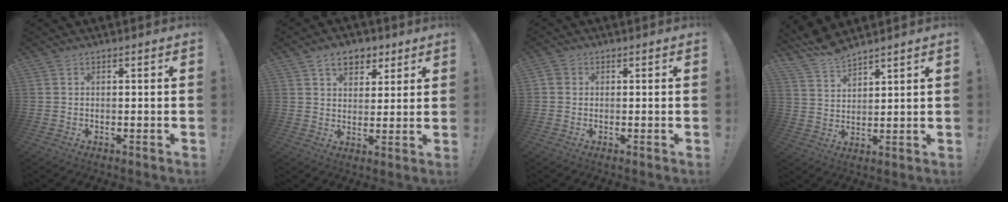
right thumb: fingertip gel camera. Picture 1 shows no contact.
{"total": 8.7, "force": [4.9, 5.9, 4.1], "torque": [-0.051, -0.018, 0.093]}
{"total": 1.9, "force": [0.4, 1.7, 0.6], "torque": [-0.014, 0.008, 0.007]}
{"total": 7.0, "force": [6.7, 1.6, 1.6], "torque": [-0.049, -0.042, 0.129]}